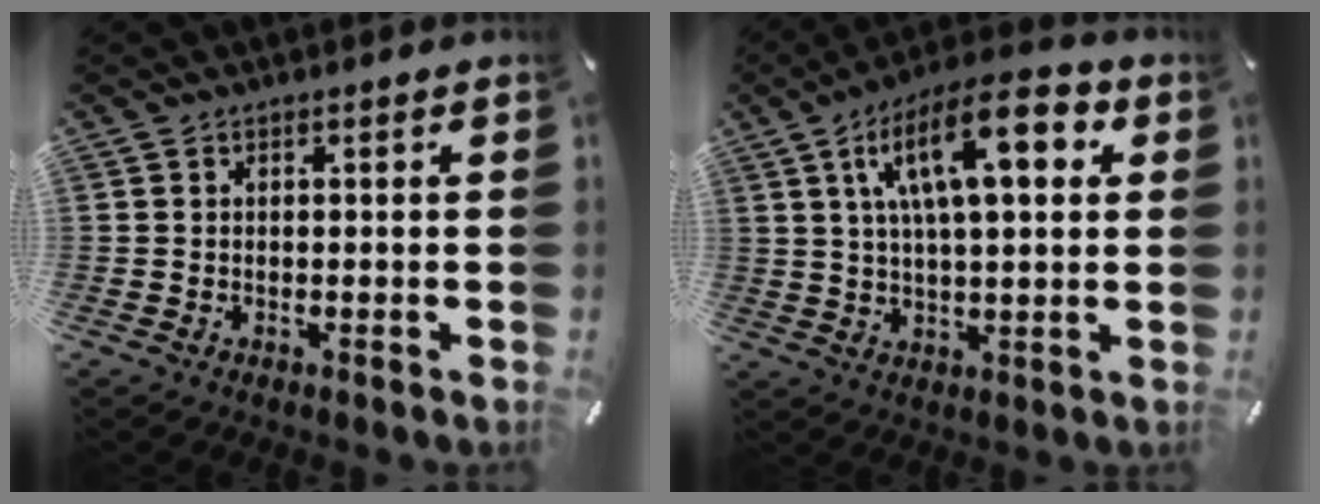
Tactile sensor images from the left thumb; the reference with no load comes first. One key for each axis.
{"total": 16.9, "fx": 6.9, "fy": 6.5, "fz": 14.0, "tx": -0.241, "ty": -0.005, "tz": 0.109}